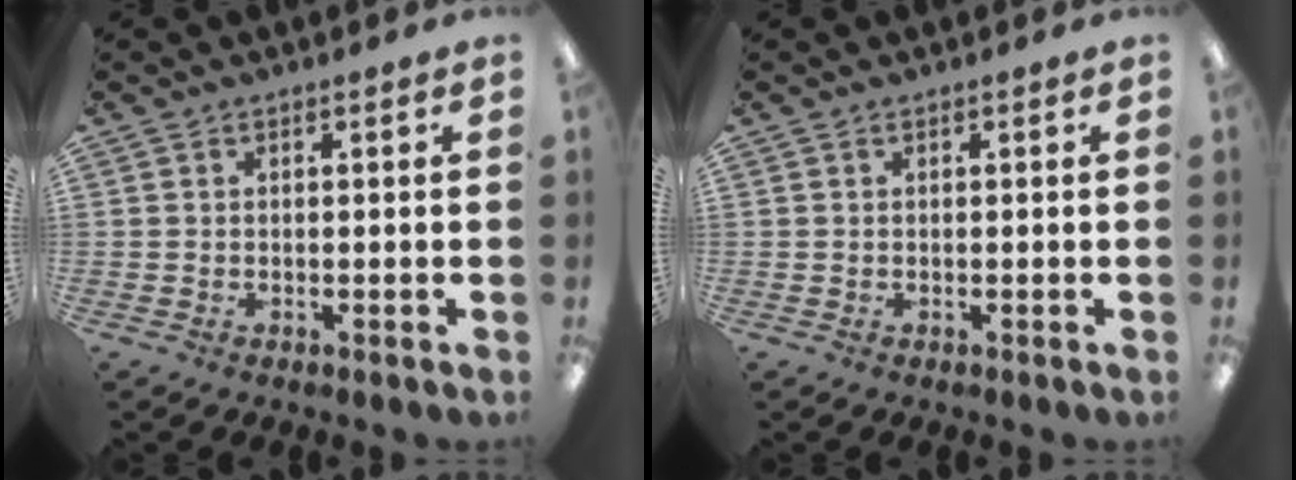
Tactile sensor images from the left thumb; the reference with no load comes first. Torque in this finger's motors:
{"motor_torque": [-0.01, 0.01, -0.14, 0.15, 0.00]}